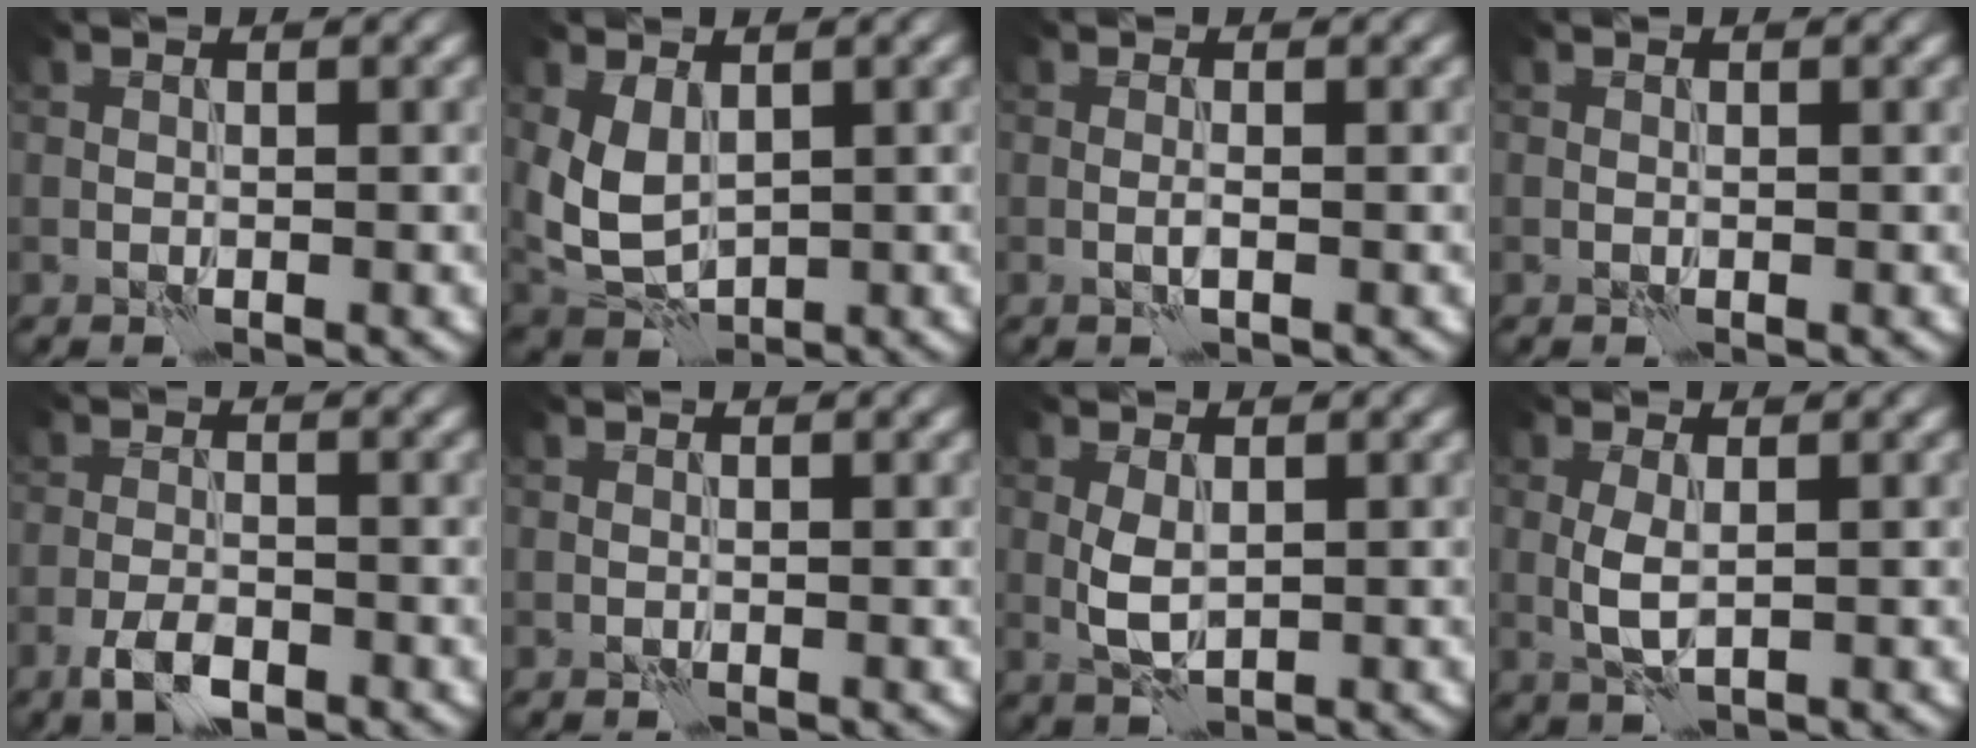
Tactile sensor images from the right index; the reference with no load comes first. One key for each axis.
{"total": 4.1, "fx": 1.0, "fy": 2.8, "fz": 2.8, "tx": -0.070, "ty": -0.005, "tz": 0.025}
{"total": 0.6, "fx": 0.0, "fy": 0.0, "fz": 0.6, "tx": -0.013, "ty": 0.000, "tz": -0.003}
{"total": 0.0}
{"total": 3.1, "fx": -2.0, "fy": 1.3, "fz": 2.1, "tx": -0.041, "ty": -0.001, "tz": -0.042}
{"total": 0.0}
{"total": 2.5, "fx": 0.3, "fy": 1.5, "fz": 2.0, "tx": -0.045, "ty": -0.002, "tz": 0.007}
{"total": 2.2, "fx": 0.2, "fy": 0.9, "fz": 2.0, "tx": -0.048, "ty": -0.002, "tz": 0.004}